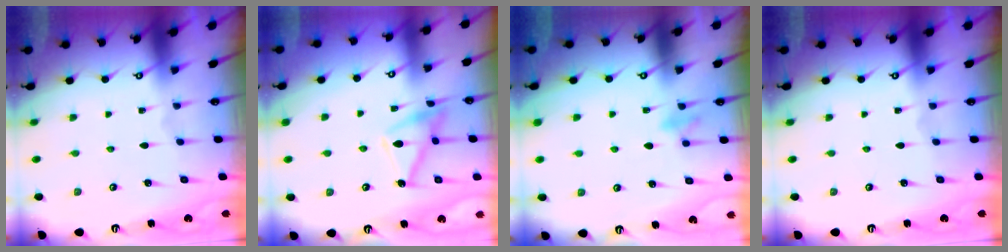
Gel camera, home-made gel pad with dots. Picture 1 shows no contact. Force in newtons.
{"total": 14.4, "press": 14.4, "slide": 1.1}
{"total": 7.2, "press": 7.2, "slide": 1.0}
{"total": 0.0}